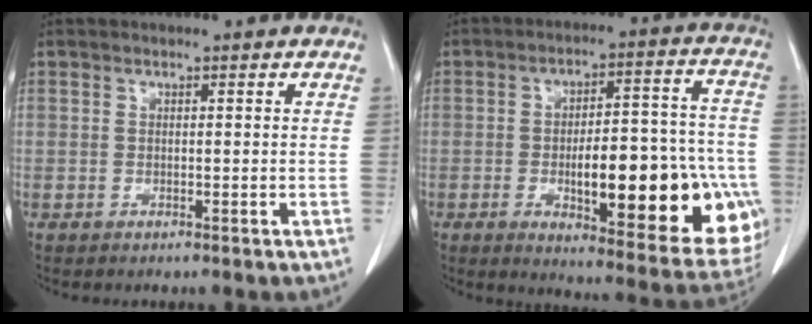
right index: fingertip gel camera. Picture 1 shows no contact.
{"total": 24.8, "force": [-6.3, 7.1, 22.9], "torque": [-0.225, 0.021, -0.063]}